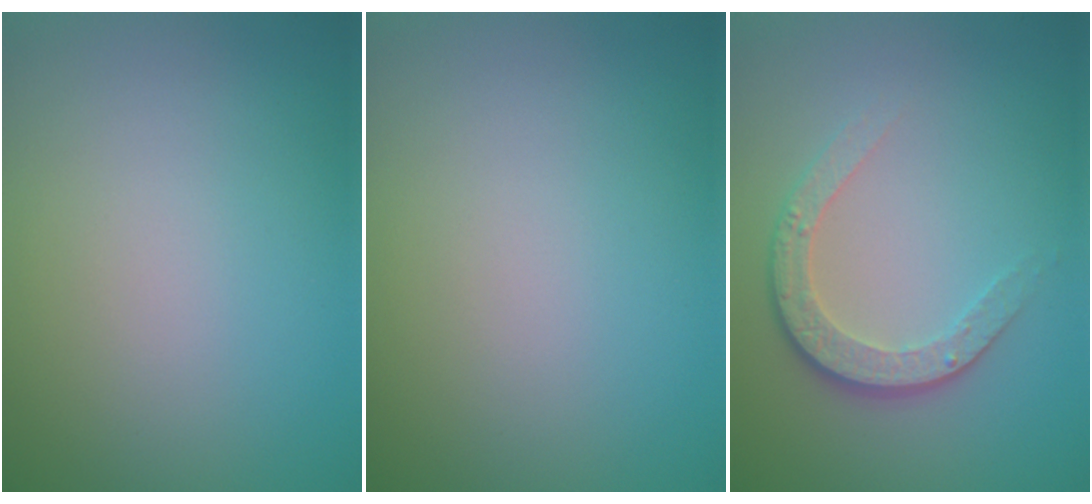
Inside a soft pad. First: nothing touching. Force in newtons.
{"total": 0.0}
{"total": 3.5, "press": 2.5, "slide": 2.5}